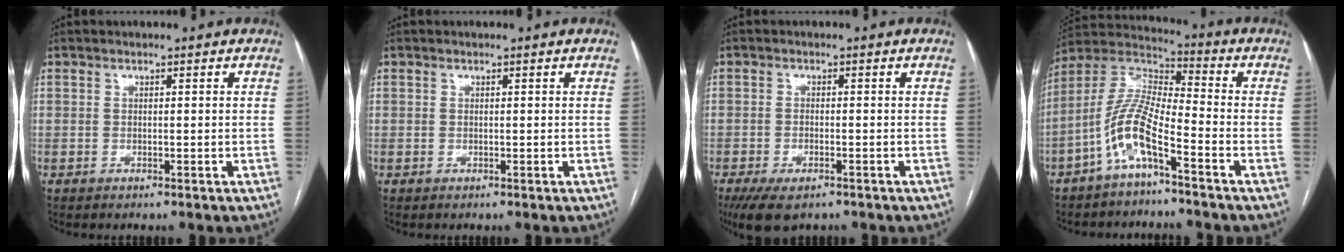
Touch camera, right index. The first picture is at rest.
{"total": 0.0}
{"total": 6.2, "force": [-4.3, 2.4, 3.8], "torque": [-0.065, -0.009, -0.071]}
{"total": 9.7, "force": [-5.2, 1.9, 8.0], "torque": [-0.181, 0.012, -0.109]}